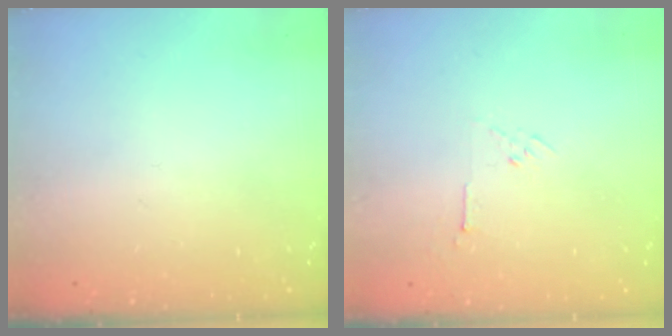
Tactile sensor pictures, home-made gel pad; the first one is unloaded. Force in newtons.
{"total": 3.0, "press": 3.0, "slide": 0.7}